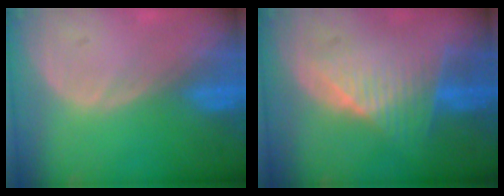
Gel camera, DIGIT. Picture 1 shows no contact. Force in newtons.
{"total": 7.9, "press": 7.0, "slide": 3.6}